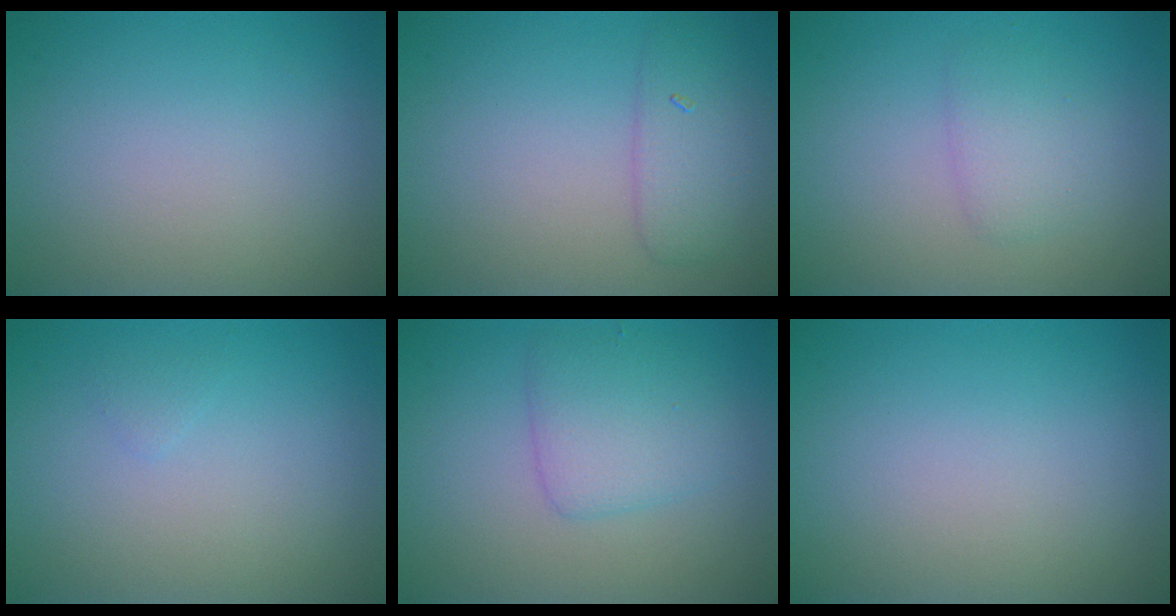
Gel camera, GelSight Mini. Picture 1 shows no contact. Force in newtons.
{"total": 3.0, "press": 3.0, "slide": 0.2}
{"total": 2.1, "press": 2.1, "slide": 0.1}
{"total": 0.5, "press": 0.5, "slide": 0.1}
{"total": 3.3, "press": 3.3, "slide": 0.1}
{"total": 0.0}